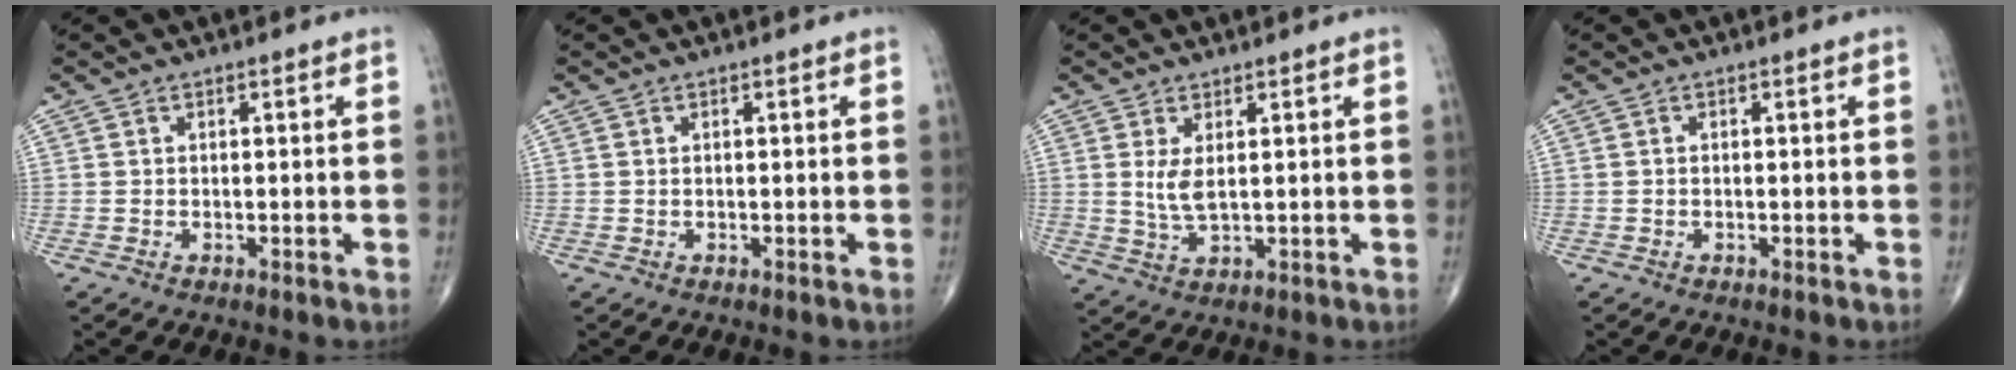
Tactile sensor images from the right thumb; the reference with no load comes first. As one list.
[{"total": 0.0}, {"total": 3.9, "force": [1.0, 1.5, 3.5], "torque": [-0.073, -0.013, 0.027]}, {"total": 0.0}]